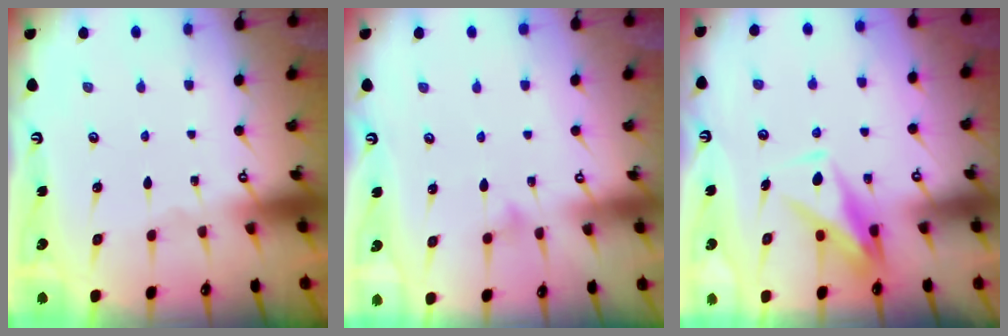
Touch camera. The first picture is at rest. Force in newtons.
{"total": 5.1, "press": 5.1, "slide": 0.4}
{"total": 8.9, "press": 8.8, "slide": 0.9}